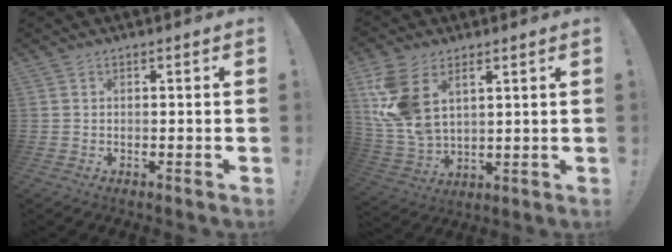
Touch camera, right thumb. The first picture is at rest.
{"total": 12.6, "force": [5.7, 7.4, 8.5], "torque": [-0.187, -0.026, 0.112]}